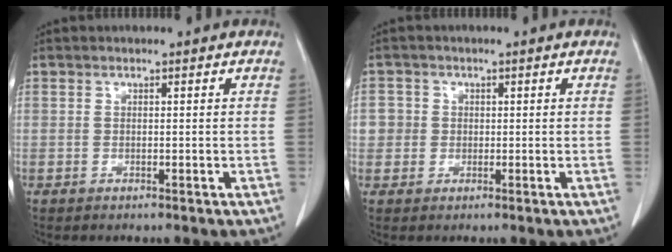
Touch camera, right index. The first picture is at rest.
{"total": 2.8, "force": [0.2, 2.8, 0.1], "torque": [0.013, 0.007, 0.003]}